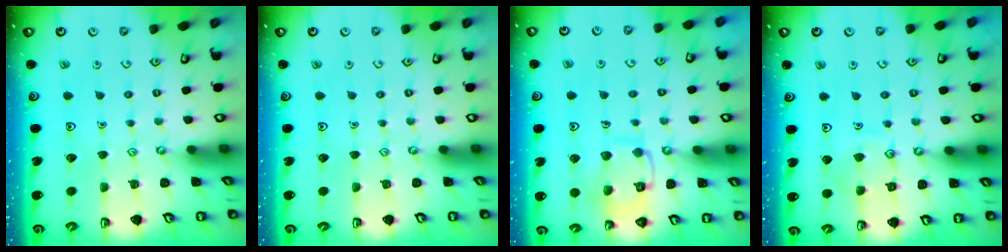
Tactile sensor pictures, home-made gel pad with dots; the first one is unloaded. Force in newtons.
{"total": 0.0}
{"total": 12.5, "press": 12.4, "slide": 0.9}
{"total": 8.8, "press": 8.7, "slide": 0.8}